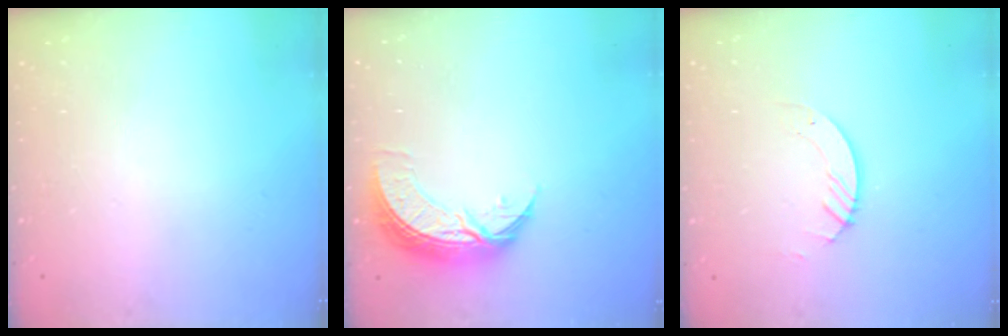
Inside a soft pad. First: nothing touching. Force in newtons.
{"total": 9.0, "press": 9.0, "slide": 0.7}
{"total": 2.9, "press": 2.9, "slide": 0.3}